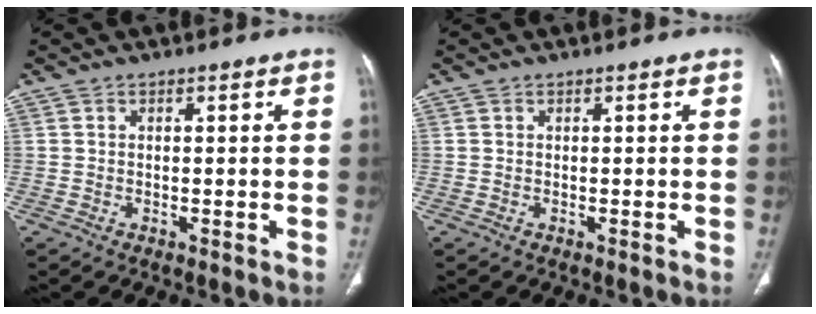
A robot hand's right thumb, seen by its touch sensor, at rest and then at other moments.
{"total": 0.0}